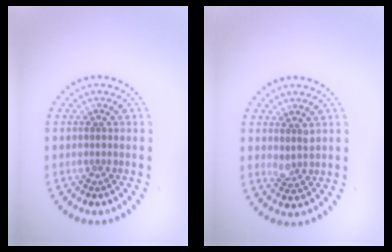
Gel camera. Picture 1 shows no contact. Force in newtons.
{"total": 1.6, "press": 1.4, "slide": 0.8}